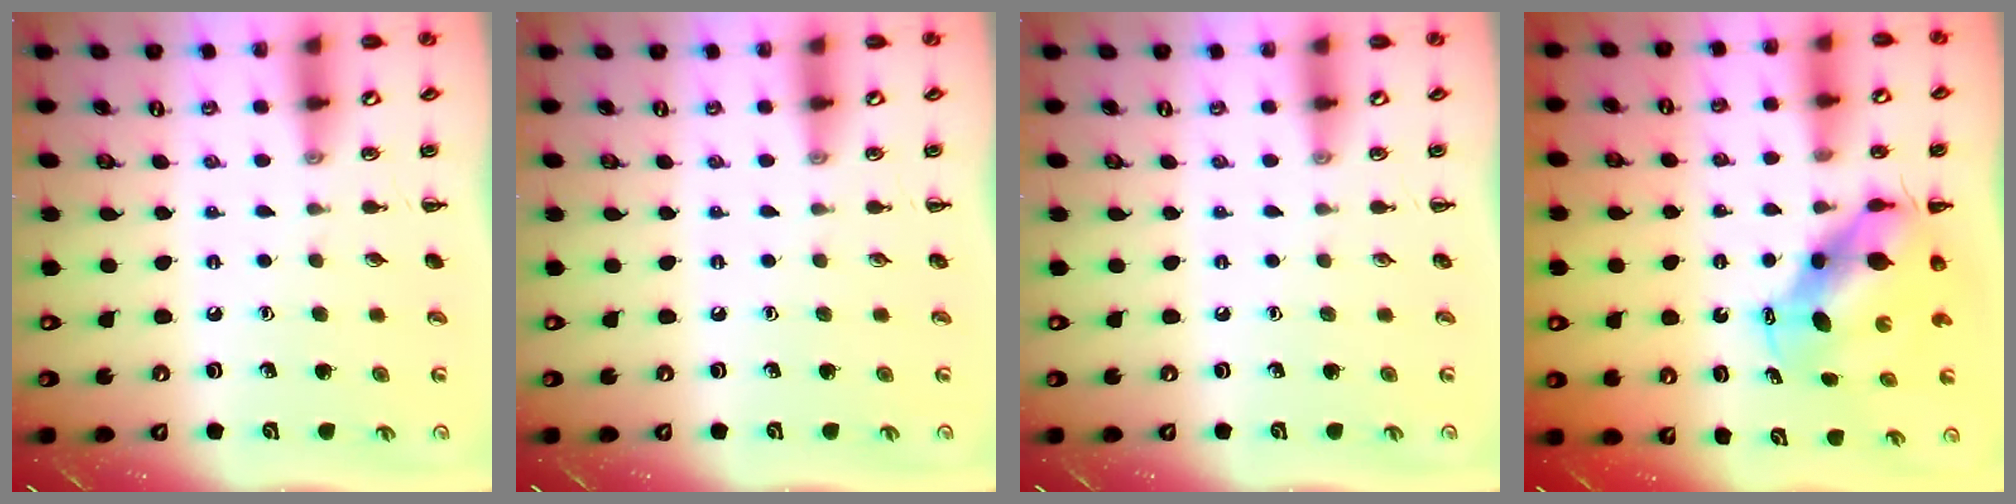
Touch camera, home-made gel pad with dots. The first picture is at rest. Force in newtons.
{"total": 0.0}
{"total": 0.0}
{"total": 7.6, "press": 7.5, "slide": 1.4}